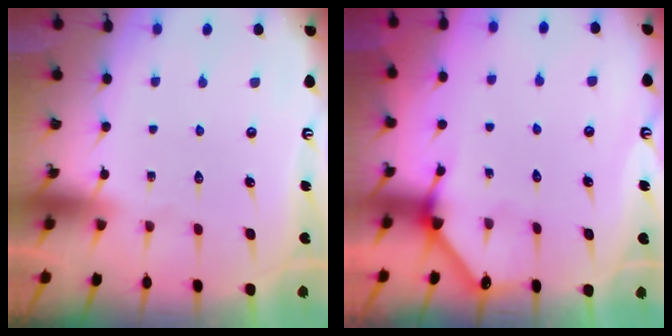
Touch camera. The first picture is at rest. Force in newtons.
{"total": 2.4, "press": 2.4, "slide": 0.2}